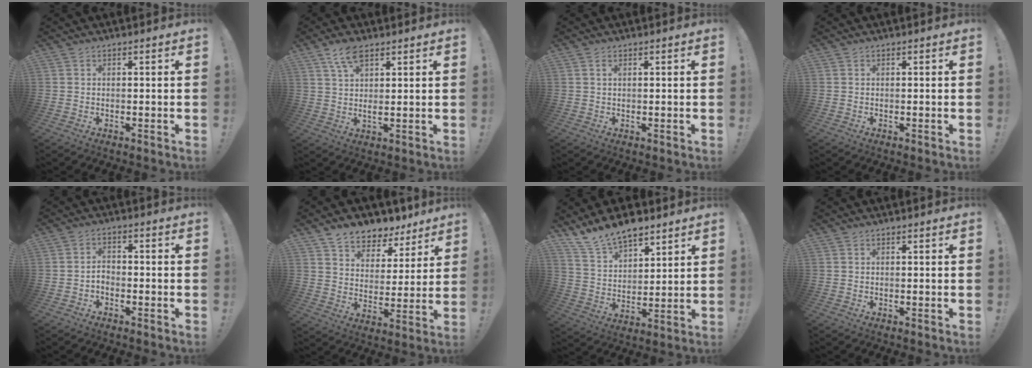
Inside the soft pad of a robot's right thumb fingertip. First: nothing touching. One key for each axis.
{"total": 6.6, "fx": 3.9, "fy": 2.4, "fz": 4.6, "tx": -0.083, "ty": -0.012, "tz": 0.070}
{"total": 0.9, "fx": 0.4, "fy": 0.4, "fz": 0.7, "tx": -0.008, "ty": -0.002, "tz": 0.006}
{"total": 0.0}
{"total": 2.2, "fx": -1.3, "fy": 1.2, "fz": 1.3, "tx": -0.028, "ty": 0.001, "tz": -0.027}
{"total": 8.0, "fx": 6.8, "fy": 4.0, "fz": 1.3, "tx": -0.028, "ty": -0.059, "tz": 0.130}
{"total": 11.9, "fx": 10.1, "fy": 5.1, "fz": 3.5, "tx": -0.080, "ty": -0.074, "tz": 0.194}
{"total": 0.0}